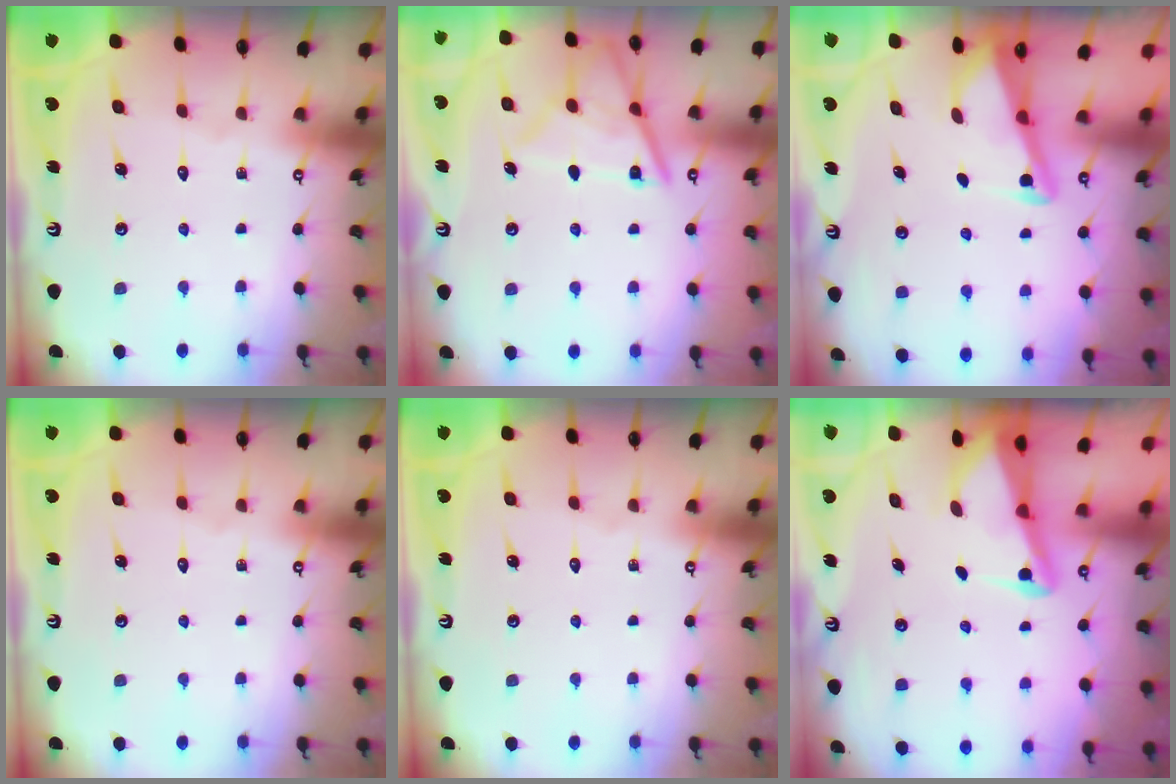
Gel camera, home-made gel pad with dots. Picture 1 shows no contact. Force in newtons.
{"total": 13.1, "press": 13.0, "slide": 1.5}
{"total": 2.9, "press": 2.9, "slide": 0.4}
{"total": 0.0}
{"total": 0.0}
{"total": 2.6, "press": 2.6, "slide": 0.5}